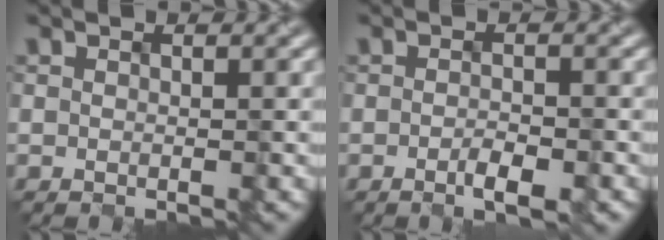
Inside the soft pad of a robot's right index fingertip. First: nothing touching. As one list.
[{"total": 2.3, "force": [-1.2, 0.6, 1.8], "torque": [-0.035, -0.005, -0.015]}]